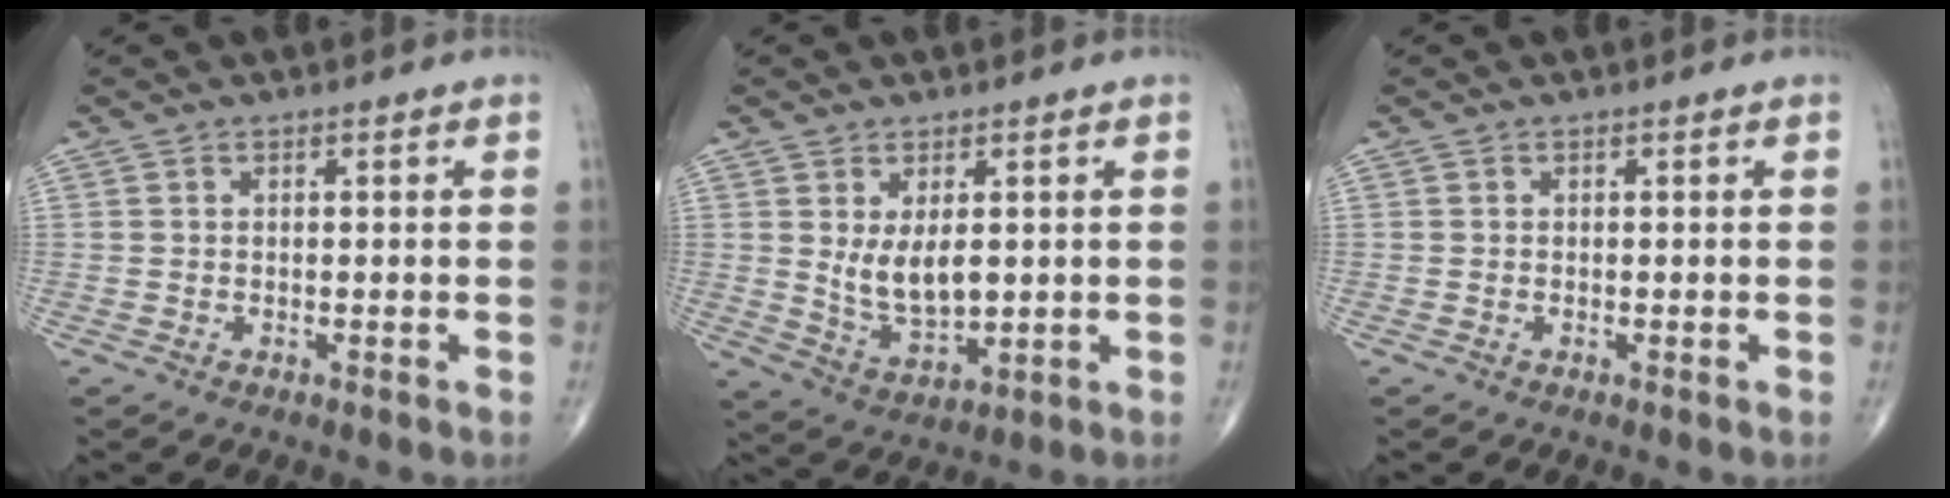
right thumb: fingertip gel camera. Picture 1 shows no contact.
{"total": 7.4, "force": [1.1, 3.9, 6.1], "torque": [-0.097, -0.023, 0.034]}
{"total": 0.0}